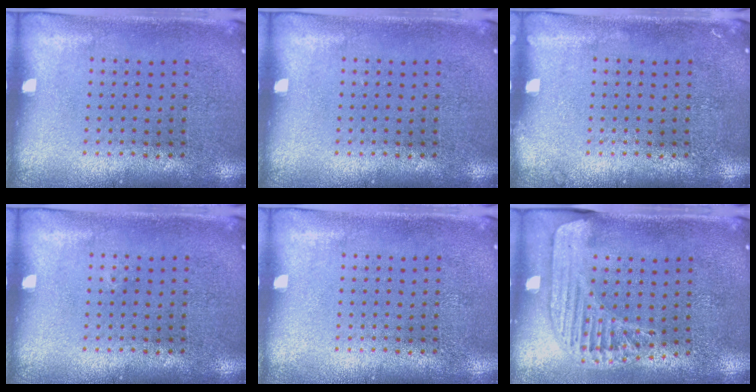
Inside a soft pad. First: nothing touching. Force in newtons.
{"total": 0.0}
{"total": 0.6, "press": 0.5, "slide": 0.1}
{"total": 0.0}
{"total": 0.0}
{"total": 1.5, "press": 1.5, "slide": 0.3}